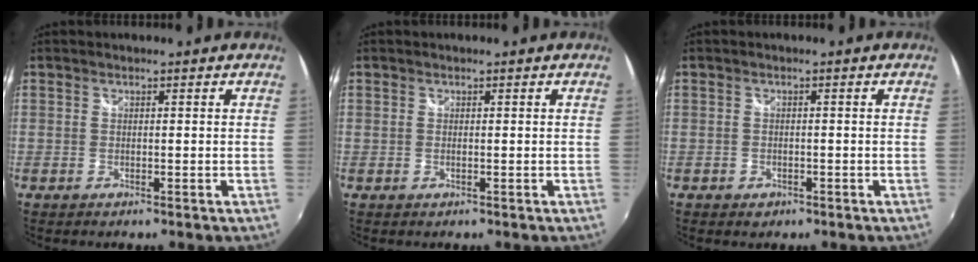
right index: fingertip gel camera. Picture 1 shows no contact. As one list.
[{"total": 0.0}, {"total": 2.0, "force": [-1.1, 1.5, 0.6], "torque": [-0.014, 0.000, -0.014]}]